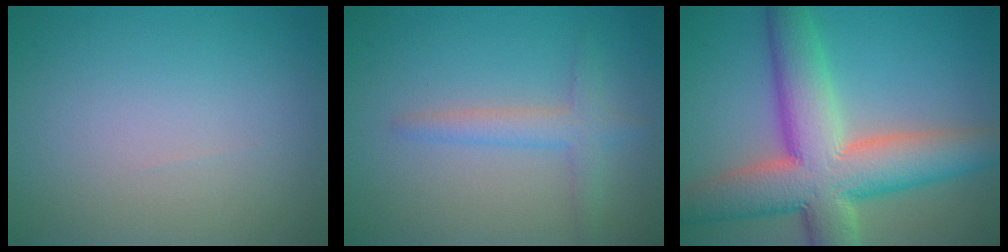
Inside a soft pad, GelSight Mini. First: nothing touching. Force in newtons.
{"total": 2.4, "press": 2.4, "slide": 0.2}
{"total": 11.5, "press": 11.4, "slide": 1.1}